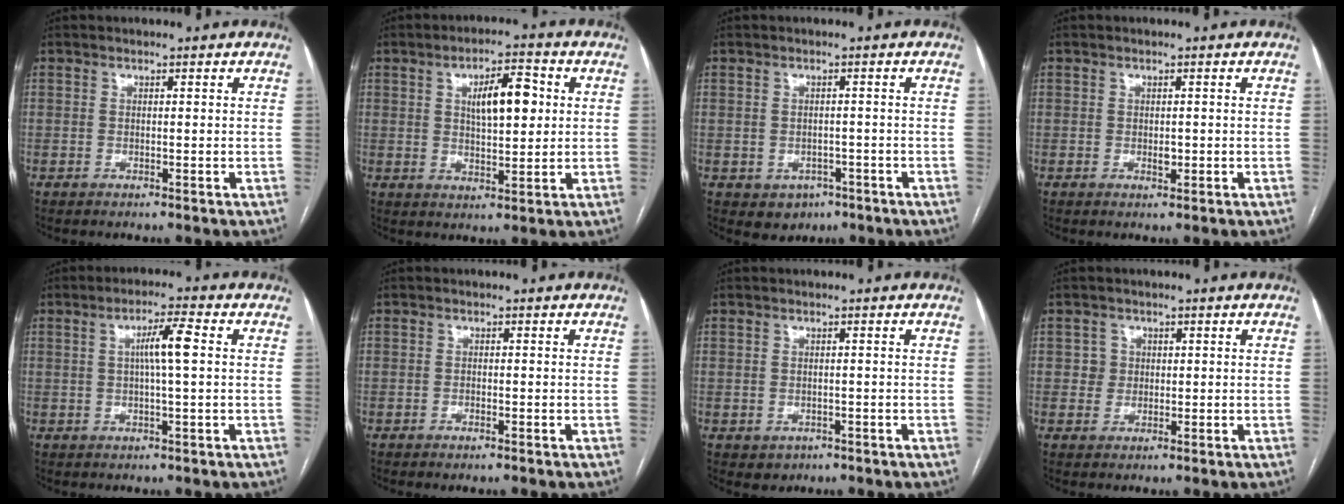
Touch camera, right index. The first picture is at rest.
{"total": 8.0, "force": [2.0, 2.7, 7.3], "torque": [-0.119, 0.012, 0.035]}
{"total": 3.5, "force": [-1.6, 2.9, 1.2], "torque": [-0.009, 0.005, -0.010]}
{"total": 1.2, "force": [-0.1, 0.7, 0.9], "torque": [-0.013, -0.002, 0.000]}
{"total": 5.3, "force": [0.7, 0.0, 5.2], "torque": [-0.094, 0.007, 0.012]}
{"total": 0.8, "force": [-0.6, 0.1, 0.5], "torque": [-0.006, 0.000, -0.008]}
{"total": 1.8, "force": [-0.7, 1.5, 0.5], "torque": [-0.004, 0.002, -0.001]}
{"total": 2.1, "force": [0.5, 2.1, 0.1], "torque": [0.007, 0.002, 0.005]}